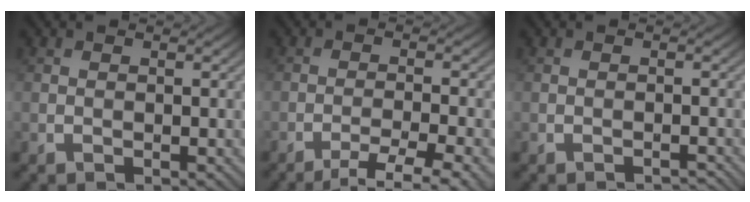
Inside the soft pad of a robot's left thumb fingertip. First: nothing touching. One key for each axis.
{"total": 3.9, "fx": -2.8, "fy": 0.1, "fz": 2.8, "tx": -0.050, "ty": 0.004, "tz": -0.043}
{"total": 1.1, "fx": -1.1, "fy": -0.1, "fz": -0.1, "tx": 0.007, "ty": 0.004, "tz": -0.021}